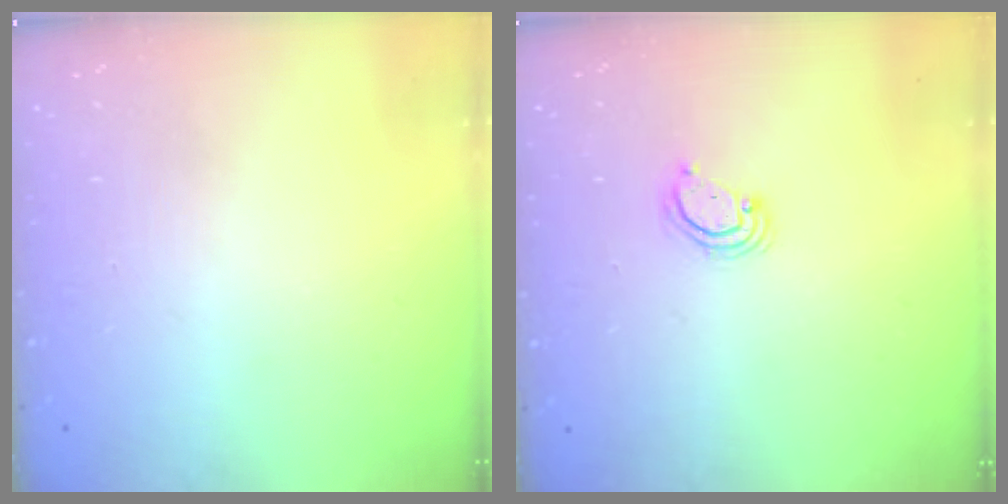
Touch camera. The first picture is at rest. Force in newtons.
{"total": 4.2, "press": 4.2, "slide": 0.4}